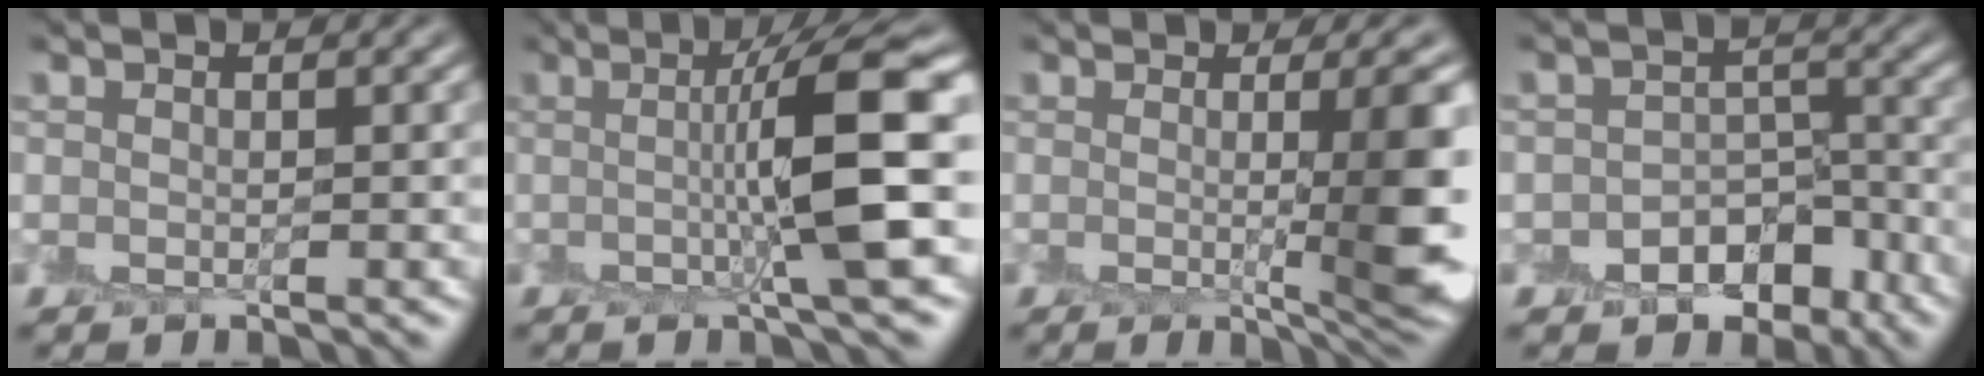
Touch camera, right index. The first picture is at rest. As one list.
[{"total": 8.4, "force": [0.3, 1.3, 8.3], "torque": [-0.110, 0.004, 0.004]}, {"total": 7.7, "force": [-0.3, 1.9, 7.5], "torque": [-0.080, -0.006, 0.000]}, {"total": 5.0, "force": [-3.3, 3.4, 1.6], "torque": [0.001, 0.012, -0.051]}]